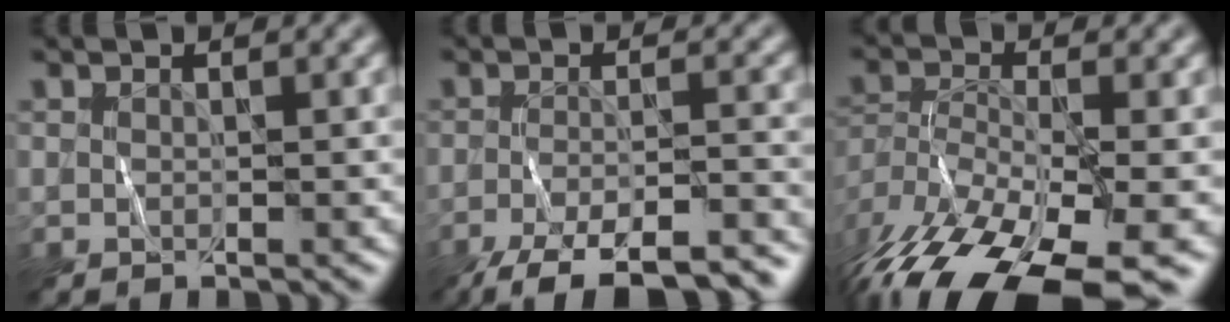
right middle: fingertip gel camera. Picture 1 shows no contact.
{"total": 11.0, "force": [-8.7, 2.8, 6.2], "torque": [-0.102, -0.026, -0.128]}
{"total": 15.1, "force": [-10.4, 5.0, 9.7], "torque": [-0.211, -0.042, -0.162]}